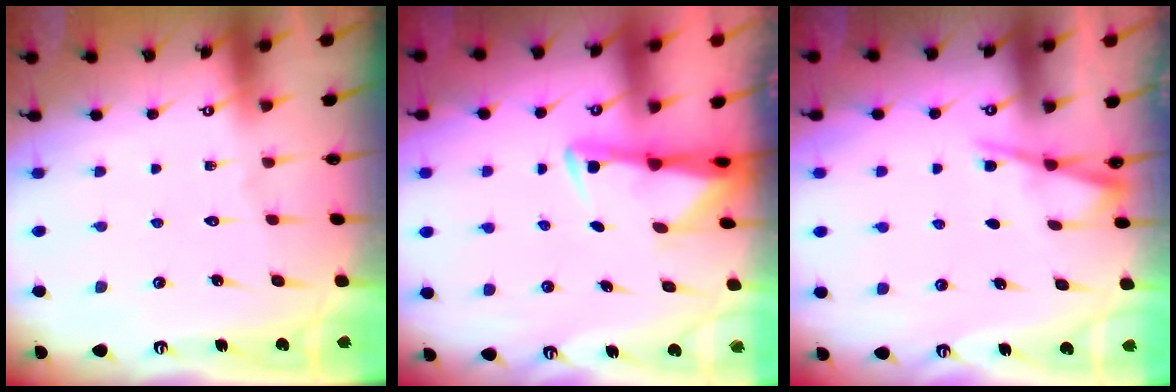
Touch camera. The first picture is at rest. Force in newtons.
{"total": 2.8, "press": 2.8, "slide": 0.4}
{"total": 2.7, "press": 2.7, "slide": 0.5}